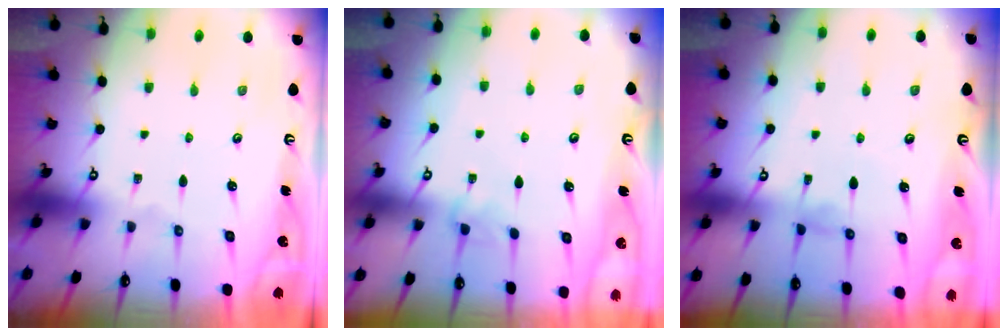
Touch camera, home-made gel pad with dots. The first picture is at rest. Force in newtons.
{"total": 2.4, "press": 2.4, "slide": 0.5}
{"total": 0.8, "press": 0.8, "slide": 0.3}